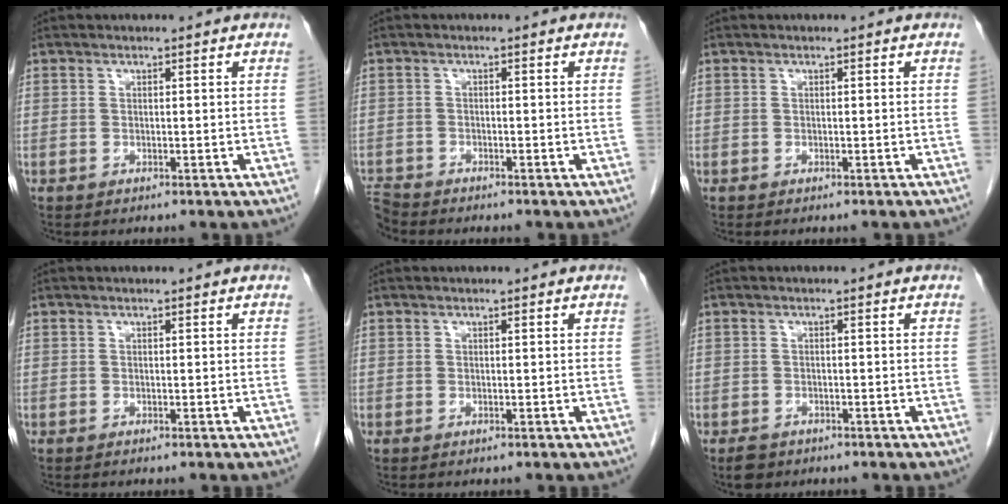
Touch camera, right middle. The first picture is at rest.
{"total": 2.7, "force": [-2.7, 0.0, 0.0], "torque": [0.000, -0.015, -0.051]}
{"total": 1.4, "force": [-1.2, 0.3, 0.6], "torque": [-0.011, -0.003, -0.012]}
{"total": 0.0}
{"total": 0.0}
{"total": 2.0, "force": [-1.4, 1.1, 0.8], "torque": [-0.018, 0.000, -0.018]}